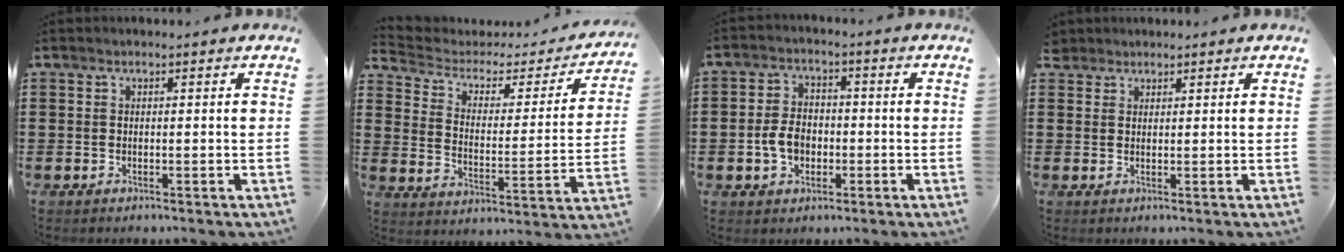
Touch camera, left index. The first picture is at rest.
{"total": 3.1, "force": [1.9, 2.0, 1.5], "torque": [-0.047, -0.013, 0.022]}
{"total": 5.1, "force": [-1.3, 3.5, 3.4], "torque": [-0.079, 0.005, -0.029]}
{"total": 1.5, "force": [1.2, 0.8, 0.0], "torque": [-0.005, 0.005, 0.025]}